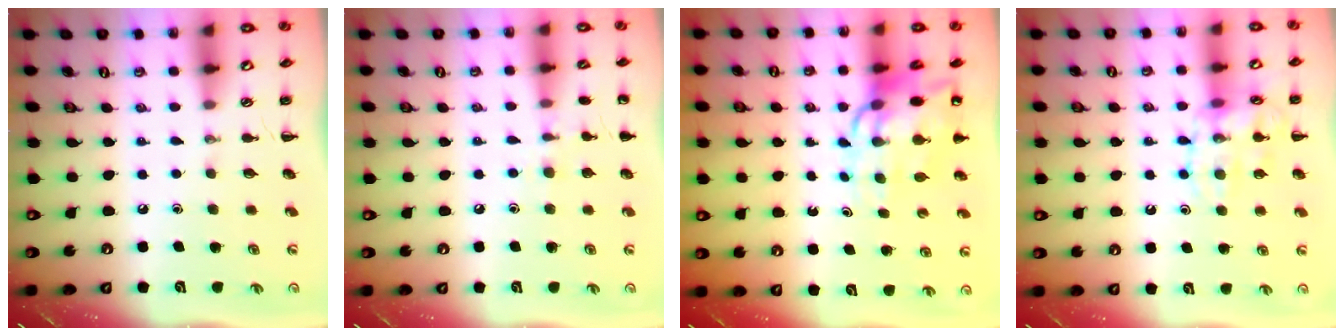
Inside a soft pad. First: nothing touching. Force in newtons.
{"total": 7.4, "press": 7.2, "slide": 1.9}
{"total": 13.5, "press": 12.9, "slide": 3.9}
{"total": 13.5, "press": 13.5, "slide": 1.0}